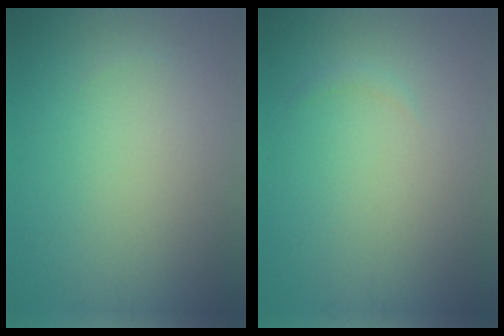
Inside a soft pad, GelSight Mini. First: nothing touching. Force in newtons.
{"total": 0.5, "press": 0.5, "slide": 0.0}